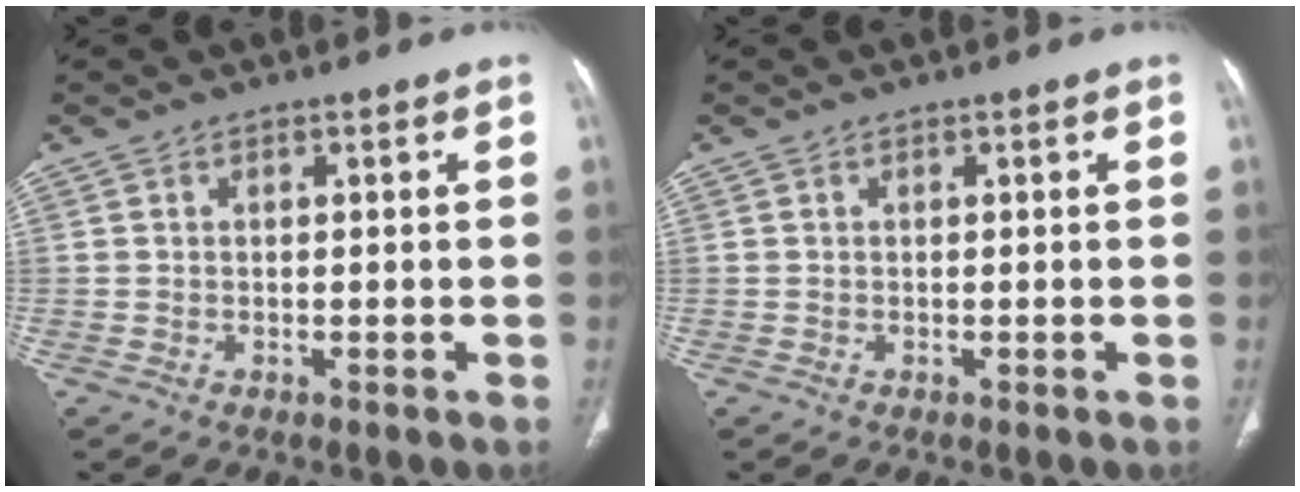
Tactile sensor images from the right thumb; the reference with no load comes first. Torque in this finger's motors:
{"motor_torque": [0.15, 0.15, -0.01, 0.00, 0.00]}